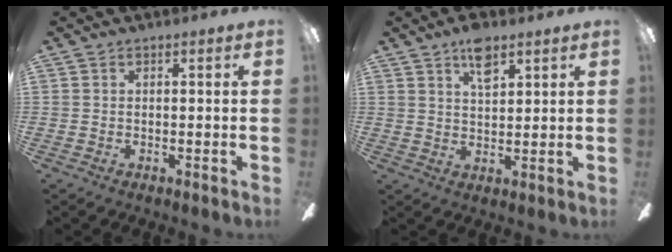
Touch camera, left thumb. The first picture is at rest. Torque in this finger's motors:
{"motor_torque": [0.61, 0.32, 0.42, -0.41, 0.02]}